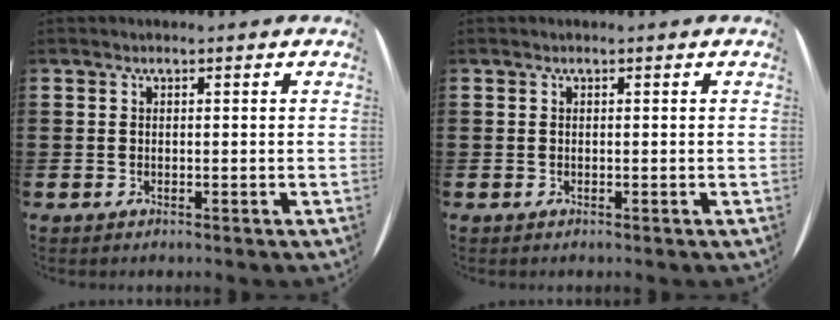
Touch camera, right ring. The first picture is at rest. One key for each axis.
{"total": 0.0}